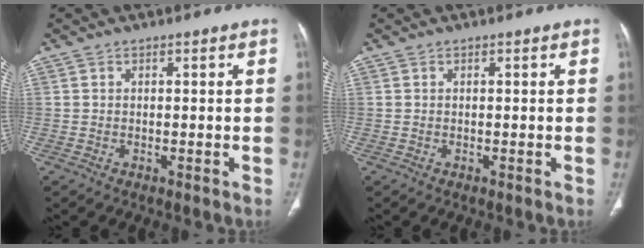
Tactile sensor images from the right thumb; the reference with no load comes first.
{"total": 0.0}